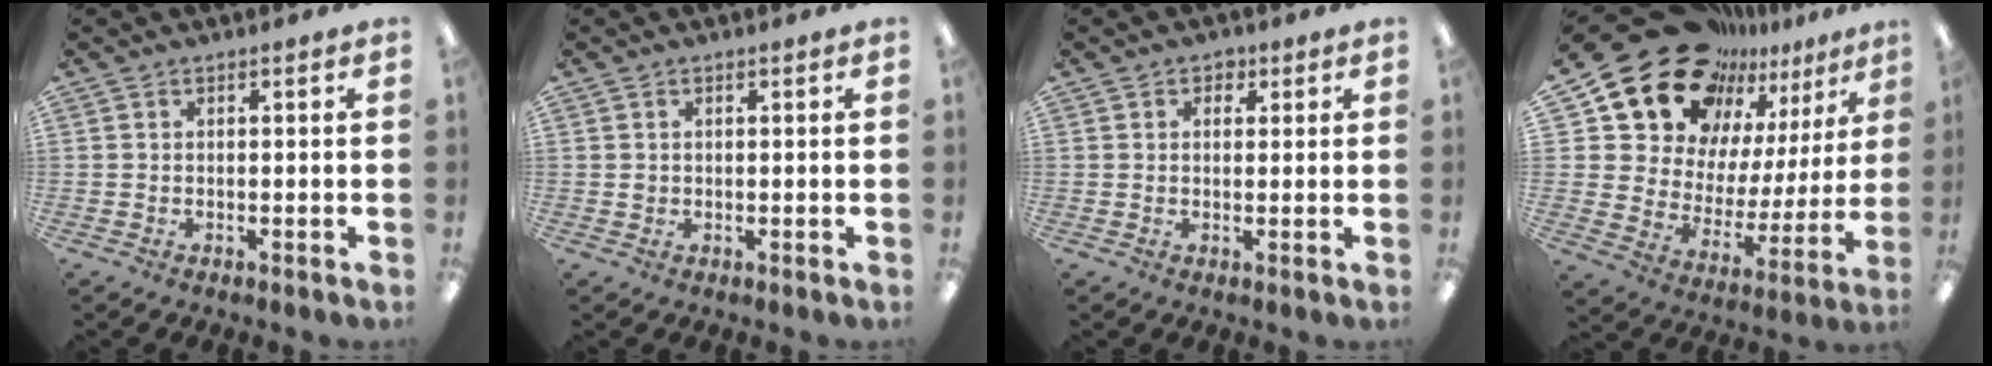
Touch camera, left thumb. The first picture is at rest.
{"total": 0.9, "force": [0.2, 0.9, 0.1], "torque": [-0.003, 0.005, 0.002]}
{"total": 2.4, "force": [1.0, 2.0, 0.7], "torque": [0.001, 0.000, 0.014]}
{"total": 20.3, "force": [17.2, 9.7, 4.5], "torque": [-0.109, -0.139, 0.323]}